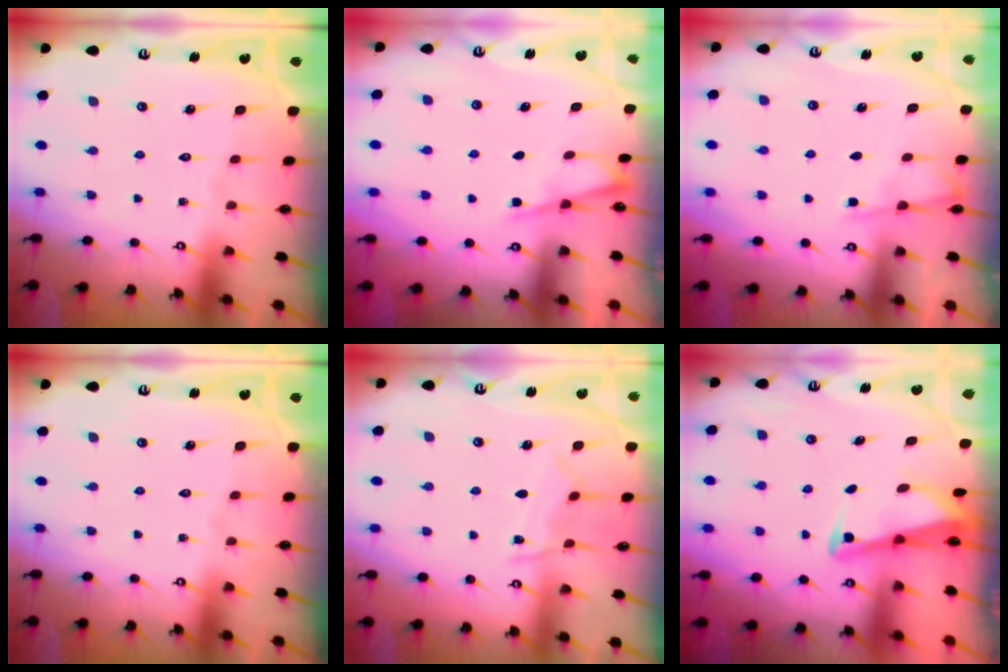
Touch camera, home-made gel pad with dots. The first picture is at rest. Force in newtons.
{"total": 2.7, "press": 2.7, "slide": 0.3}
{"total": 3.4, "press": 3.4, "slide": 0.4}
{"total": 0.0}
{"total": 7.4, "press": 7.4, "slide": 0.7}
{"total": 3.0, "press": 3.0, "slide": 0.3}